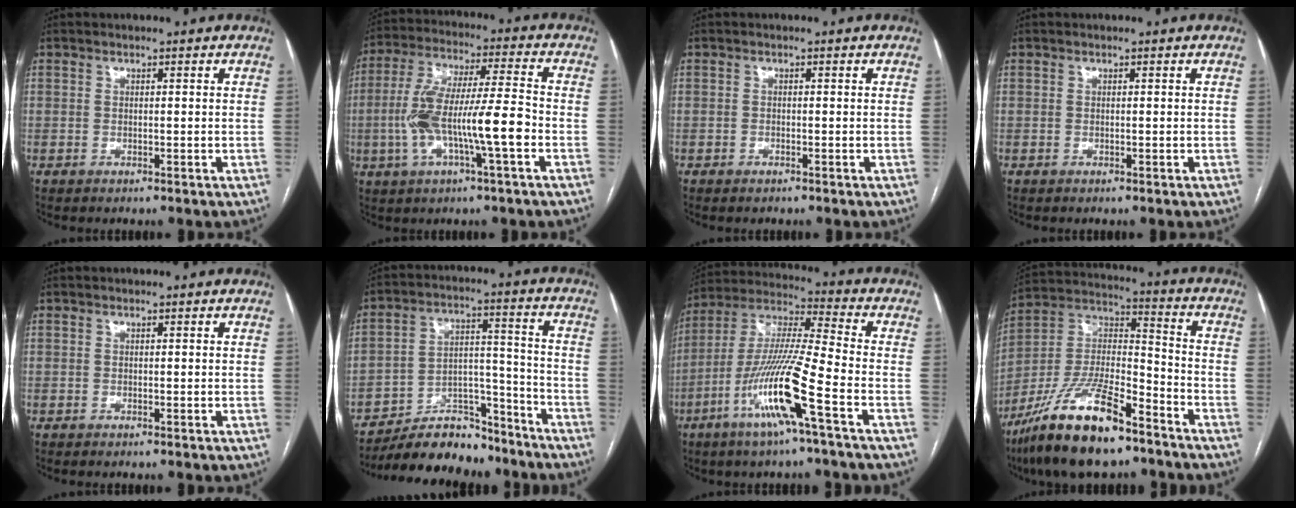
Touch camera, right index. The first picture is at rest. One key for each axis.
{"total": 13.5, "fx": -3.4, "fy": 1.5, "fz": 13.0, "tx": -0.256, "ty": 0.016, "tz": -0.062}
{"total": 0.5, "fx": -0.4, "fy": 0.3, "fz": 0.2, "tx": -0.007, "ty": 0.000, "tz": -0.003}
{"total": 0.0}
{"total": 0.0}
{"total": 13.6, "fx": -12.3, "fy": 4.4, "fz": 3.7, "tx": -0.046, "ty": 0.042, "tz": -0.201}
{"total": 15.2, "fx": -6.7, "fy": -0.4, "fz": 13.7, "tx": -0.280, "ty": -0.010, "tz": -0.130}
{"total": 19.3, "fx": -13.2, "fy": 4.6, "fz": 13.3, "tx": -0.279, "ty": -0.009, "tz": -0.240}